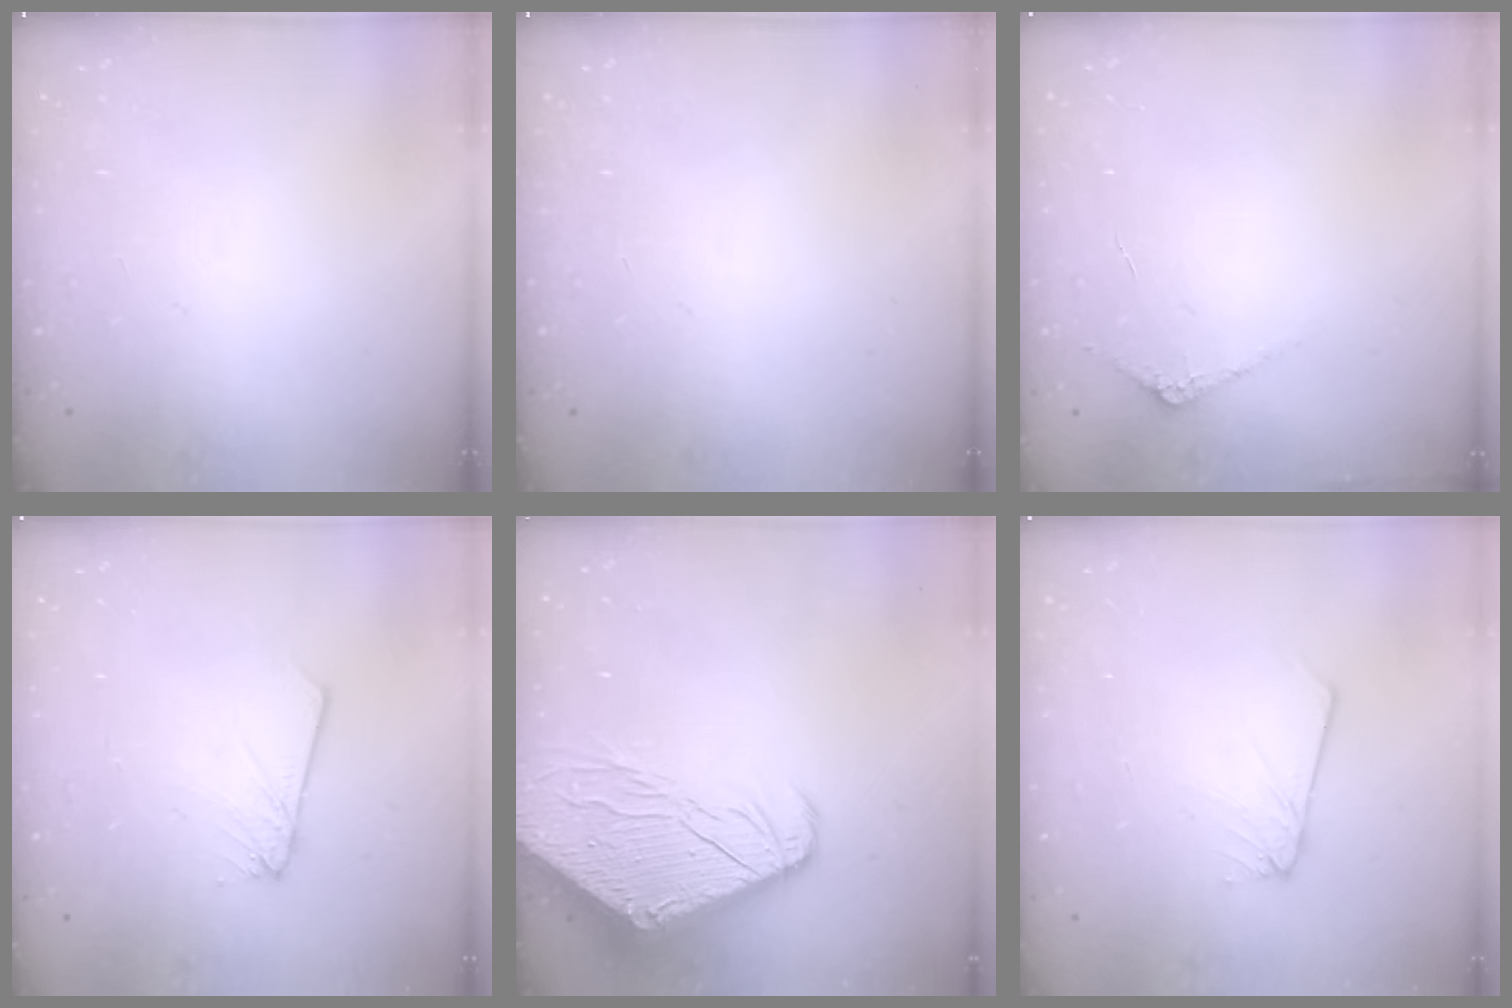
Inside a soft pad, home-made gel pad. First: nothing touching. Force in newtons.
{"total": 0.0}
{"total": 6.0, "press": 5.9, "slide": 0.7}
{"total": 3.1, "press": 3.0, "slide": 0.3}
{"total": 10.5, "press": 10.4, "slide": 1.2}
{"total": 3.0, "press": 3.0, "slide": 0.3}